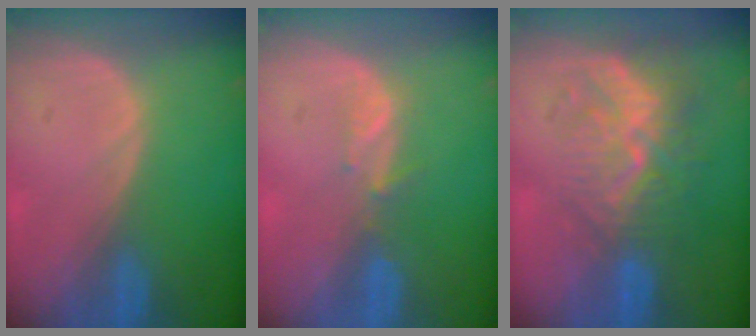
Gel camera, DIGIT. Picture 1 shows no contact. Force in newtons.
{"total": 1.9, "press": 1.8, "slide": 0.7}
{"total": 10.1, "press": 8.8, "slide": 4.9}